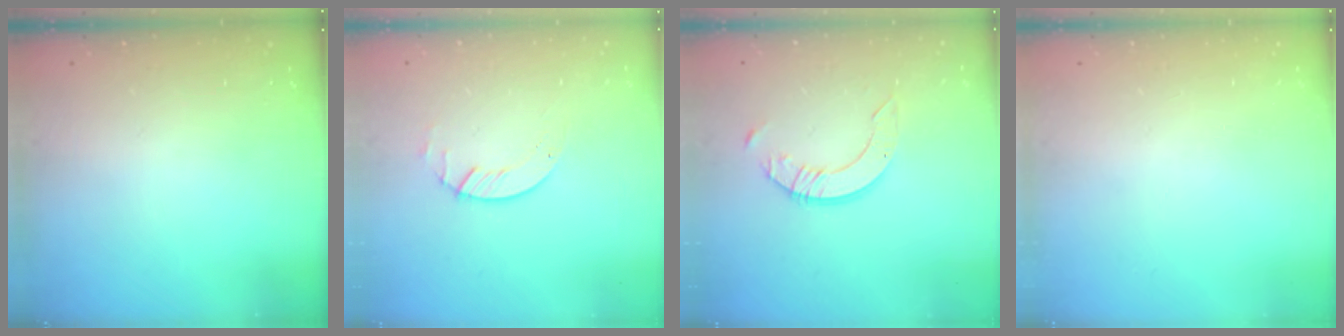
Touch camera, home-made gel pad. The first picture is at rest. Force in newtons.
{"total": 2.7, "press": 2.7, "slide": 0.3}
{"total": 6.1, "press": 6.1, "slide": 0.6}
{"total": 0.0}